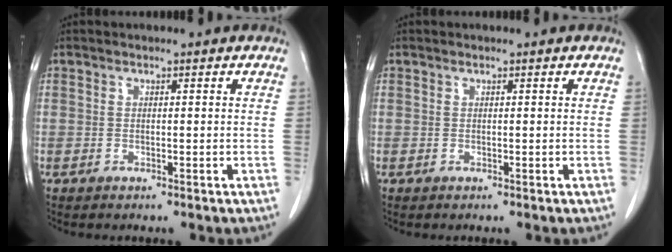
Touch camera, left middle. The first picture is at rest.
{"total": 0.0}